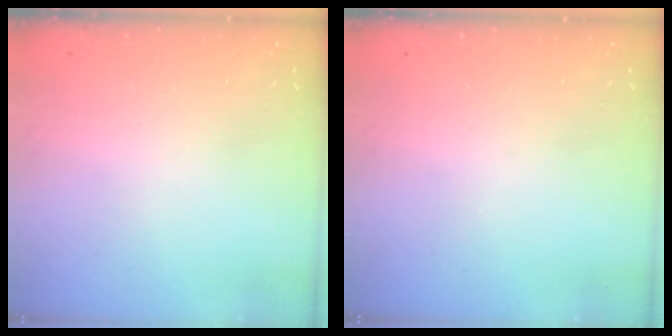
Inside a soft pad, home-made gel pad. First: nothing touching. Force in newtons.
{"total": 0.0}